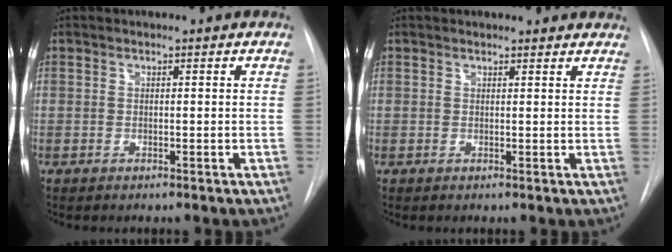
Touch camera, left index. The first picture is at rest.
{"total": 5.8, "force": [5.4, 1.7, 1.1], "torque": [0.000, 0.009, 0.047]}